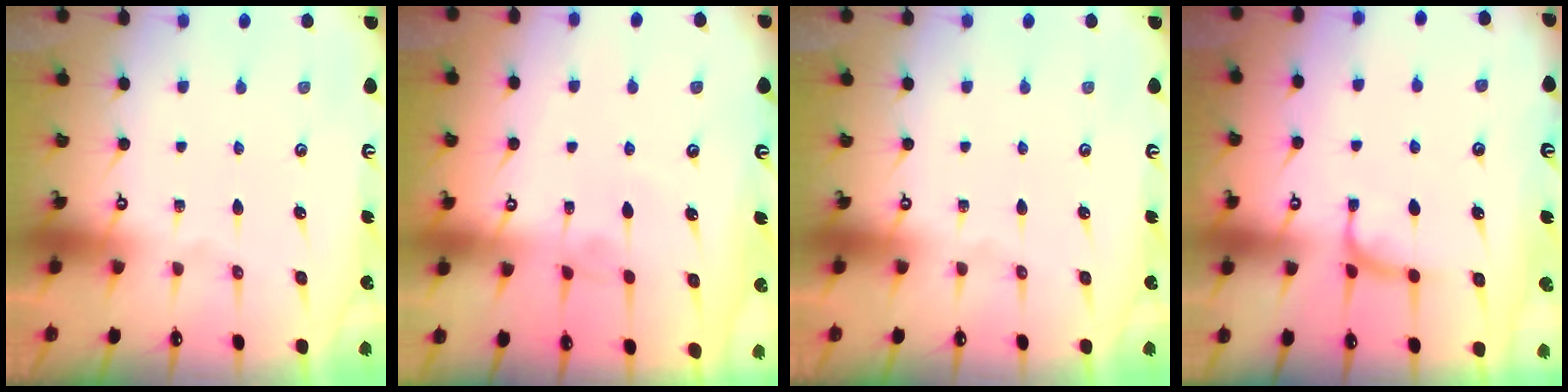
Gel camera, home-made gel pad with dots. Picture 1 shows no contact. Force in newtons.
{"total": 4.1, "press": 4.0, "slide": 0.2}
{"total": 0.0}
{"total": 2.3, "press": 2.2, "slide": 0.8}